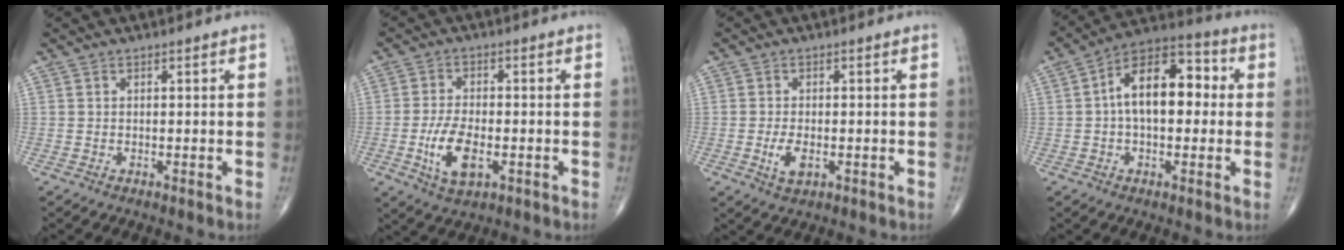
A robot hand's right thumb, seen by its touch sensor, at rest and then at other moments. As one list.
[{"total": 8.2, "force": [-2.3, 4.0, 6.8], "torque": [-0.128, 0.002, -0.038]}, {"total": 3.9, "force": [-1.0, 2.0, 3.2], "torque": [-0.058, -0.004, -0.015]}, {"total": 14.3, "force": [1.3, 8.0, 11.8], "torque": [-0.171, 0.039, 0.008]}]